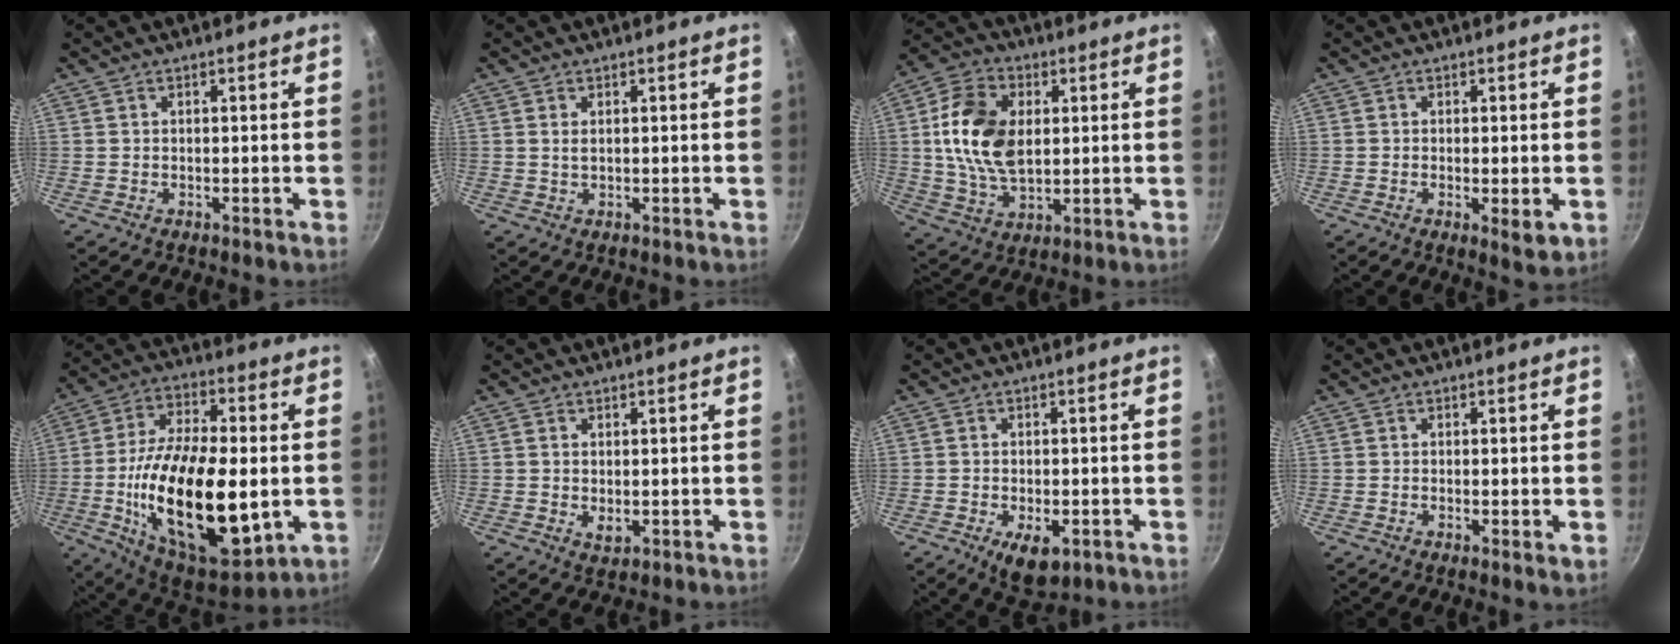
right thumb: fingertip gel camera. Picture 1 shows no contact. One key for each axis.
{"total": 1.3, "fx": 0.3, "fy": 0.7, "fz": 1.0, "tx": -0.020, "ty": 0.000, "tz": 0.007}
{"total": 15.3, "fx": 2.0, "fy": 9.8, "fz": 11.5, "tx": -0.199, "ty": -0.003, "tz": 0.036}
{"total": 3.9, "fx": -0.8, "fy": 1.1, "fz": 3.6, "tx": -0.060, "ty": -0.014, "tz": -0.011}
{"total": 28.5, "fx": -3.7, "fy": 13.5, "fz": 24.8, "tx": -0.425, "ty": 0.006, "tz": -0.054}
{"total": 2.4, "fx": 0.0, "fy": 1.5, "fz": 1.8, "tx": -0.031, "ty": -0.006, "tz": 0.002}
{"total": 6.9, "fx": -2.5, "fy": 3.6, "fz": 5.3, "tx": -0.066, "ty": 0.003, "tz": -0.027}
{"total": 1.5, "fx": -0.2, "fy": 0.4, "fz": 1.5, "tx": -0.024, "ty": -0.005, "tz": -0.005}